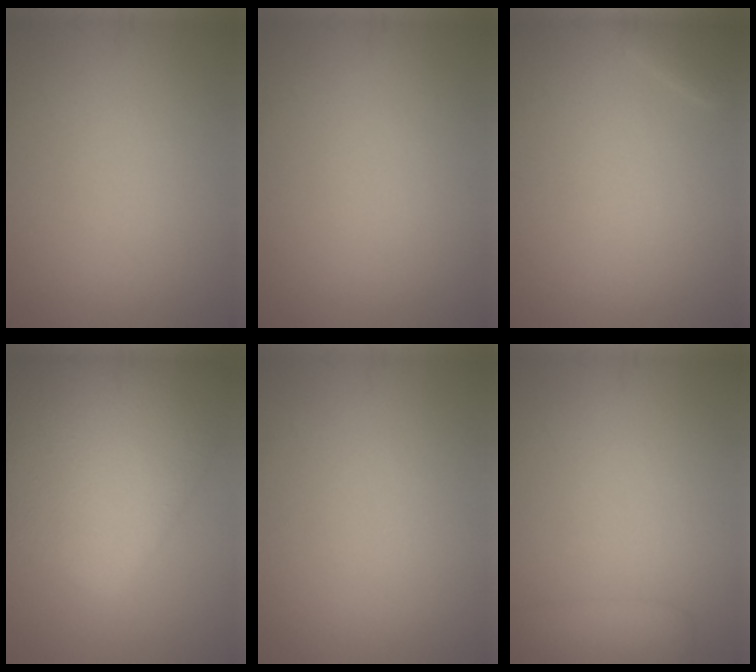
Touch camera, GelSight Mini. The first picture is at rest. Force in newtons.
{"total": 0.0}
{"total": 1.3, "press": 1.3, "slide": 0.0}
{"total": 13.4, "press": 13.4, "slide": 0.6}
{"total": 0.0}
{"total": 2.8, "press": 2.8, "slide": 0.1}